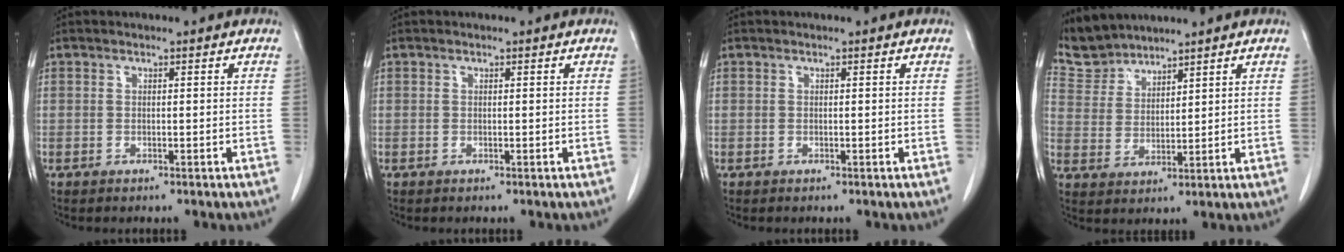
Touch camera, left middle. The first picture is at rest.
{"total": 0.0}
{"total": 0.0}
{"total": 5.9, "force": [5.8, 1.1, -0.3], "torque": [-0.005, 0.011, 0.129]}